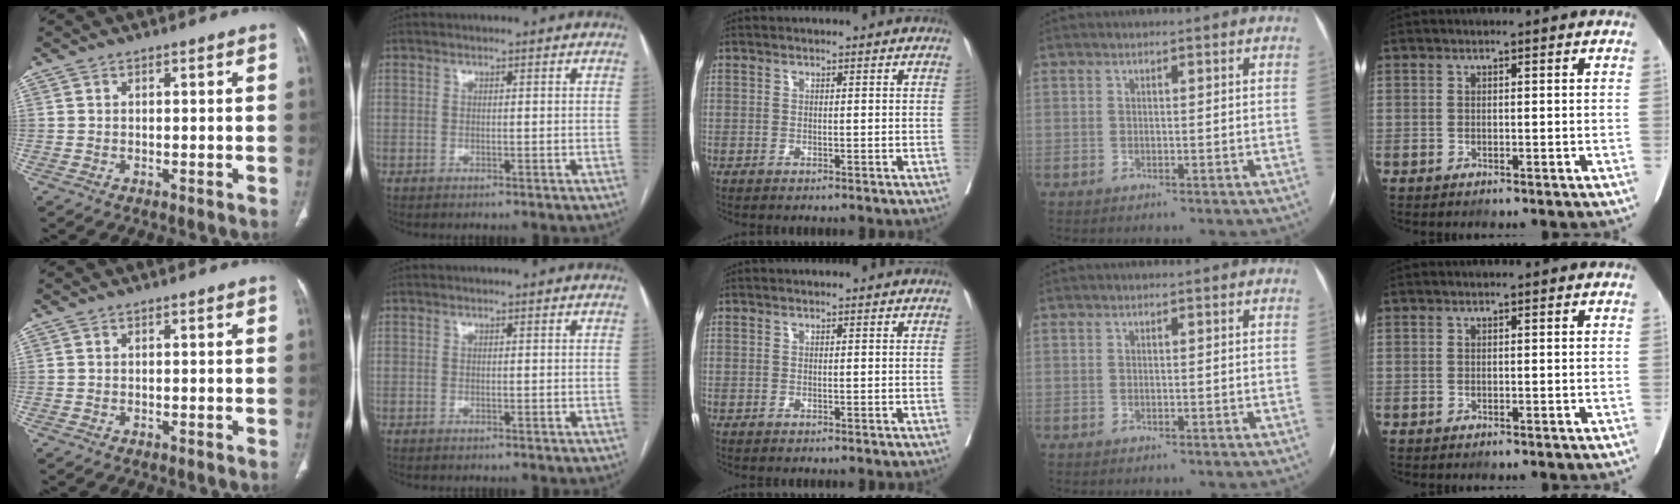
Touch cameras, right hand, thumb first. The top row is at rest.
{}